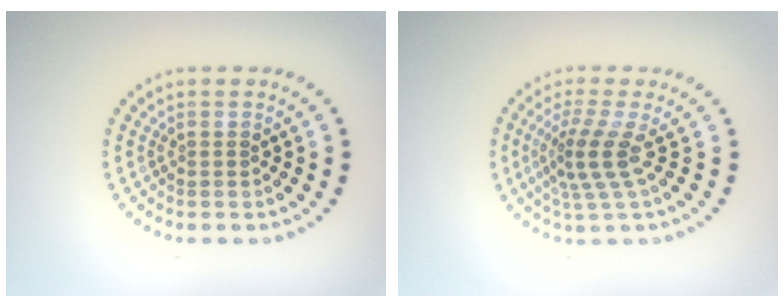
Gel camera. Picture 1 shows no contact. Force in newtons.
{"total": 3.4, "press": 2.4, "slide": 2.5}